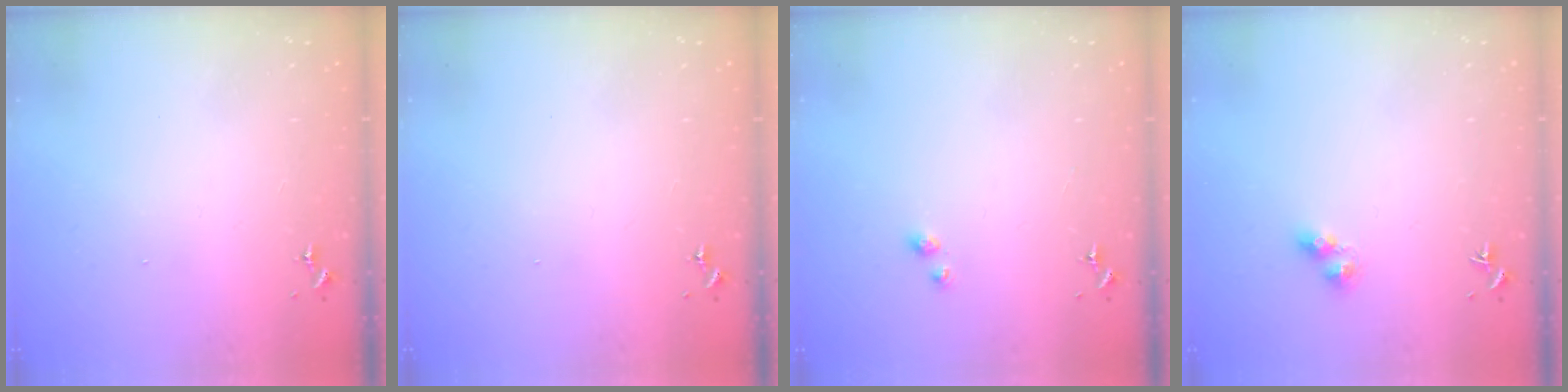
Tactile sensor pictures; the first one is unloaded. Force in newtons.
{"total": 0.0}
{"total": 3.3, "press": 3.3, "slide": 0.3}
{"total": 5.7, "press": 5.7, "slide": 0.2}